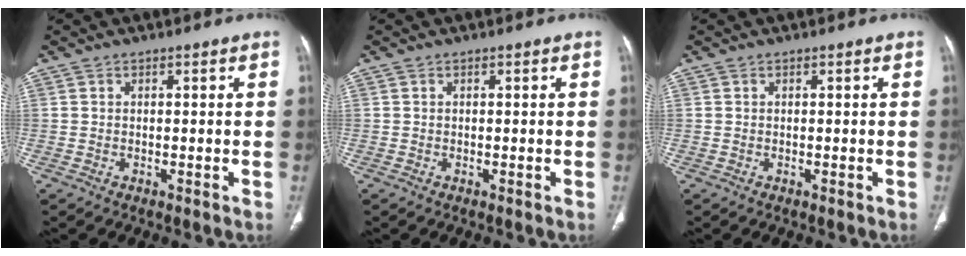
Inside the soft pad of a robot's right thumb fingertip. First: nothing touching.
{"total": 0.0}
{"total": 0.0}